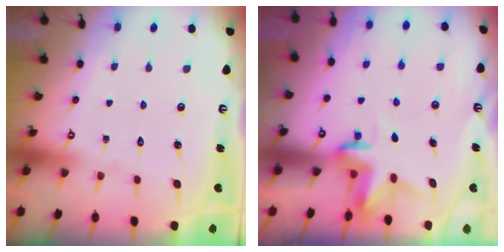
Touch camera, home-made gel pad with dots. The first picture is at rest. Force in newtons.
{"total": 3.6, "press": 3.6, "slide": 0.2}